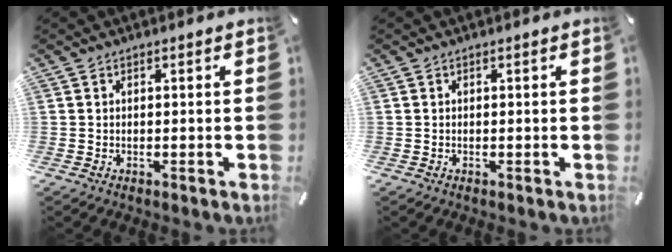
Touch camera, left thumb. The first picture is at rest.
{"total": 0.0}